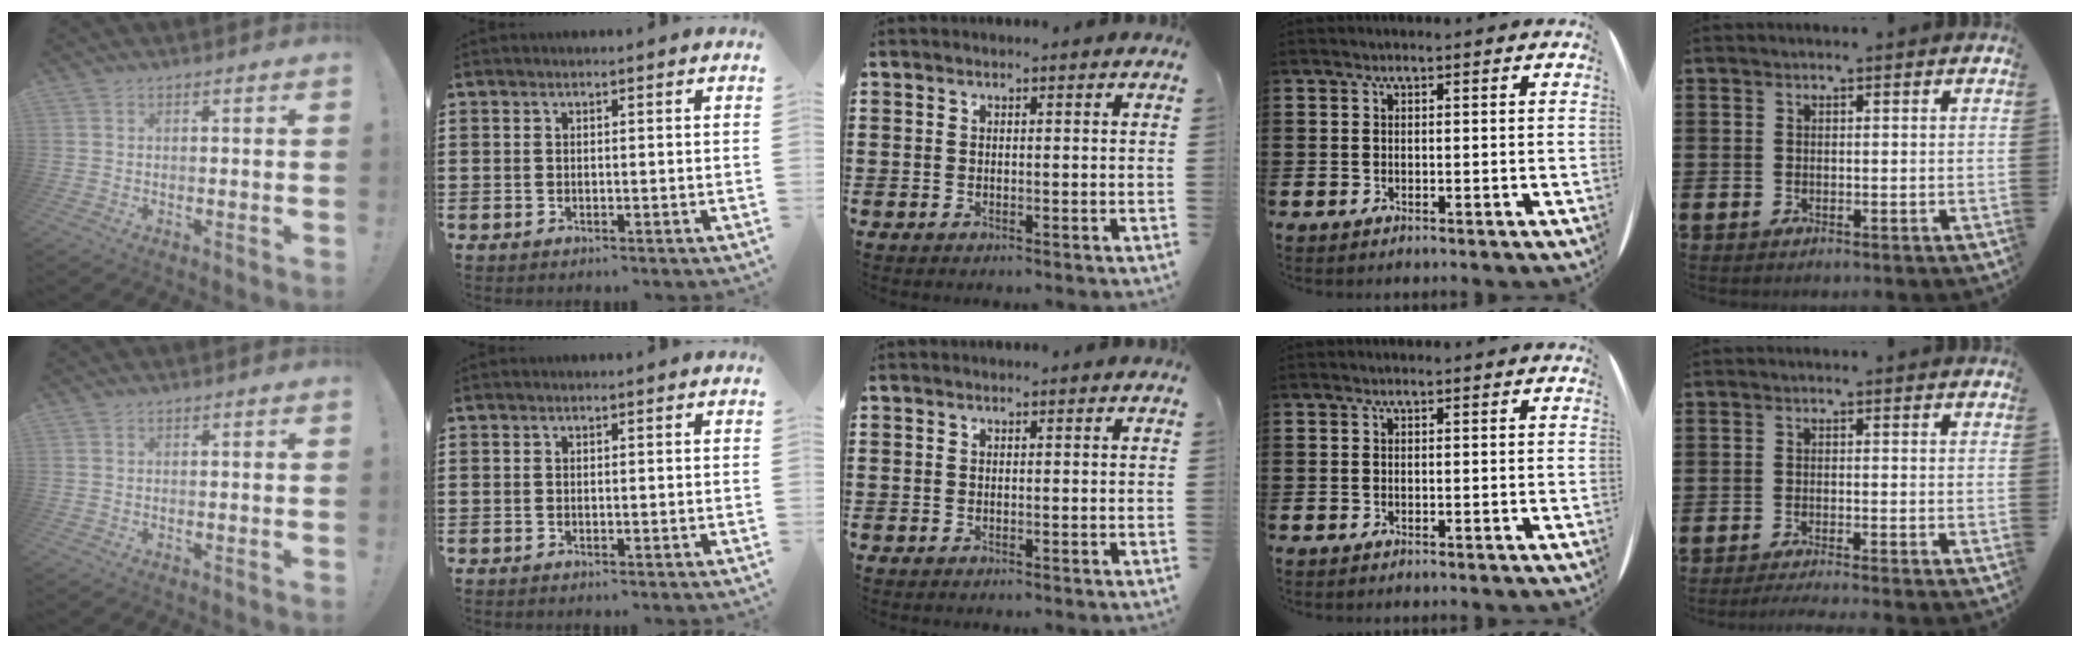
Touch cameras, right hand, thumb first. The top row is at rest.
{"little": {"total": 1.2, "force": [-1.0, -0.2, 0.5], "torque": [-0.007, -0.001, -0.020]}}